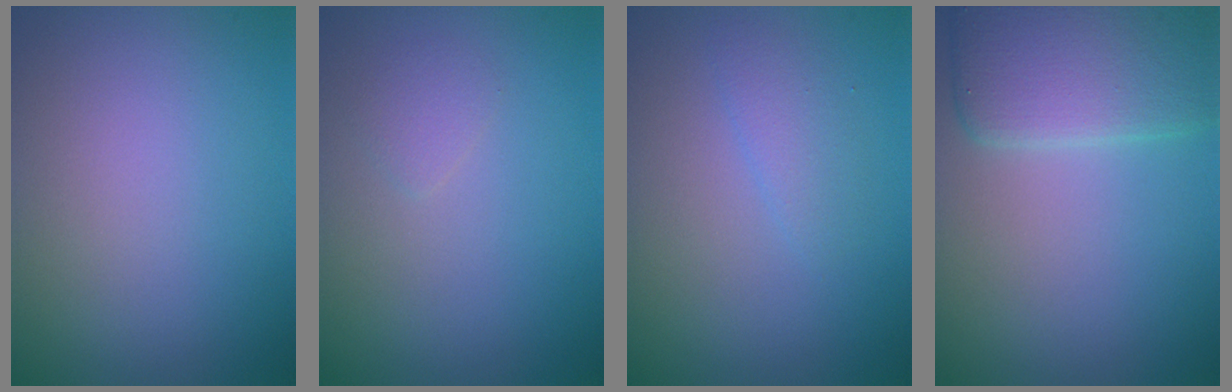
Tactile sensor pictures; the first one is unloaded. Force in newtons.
{"total": 0.8, "press": 0.8, "slide": 0.1}
{"total": 1.3, "press": 1.3, "slide": 0.1}
{"total": 6.4, "press": 6.4, "slide": 0.3}